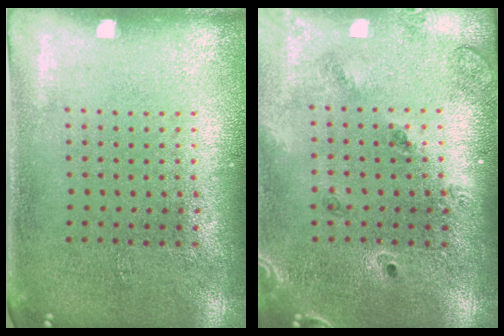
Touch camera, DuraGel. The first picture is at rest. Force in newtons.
{"total": 1.4, "press": 1.3, "slide": 0.3}